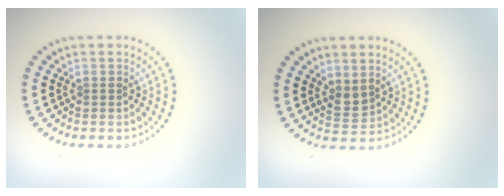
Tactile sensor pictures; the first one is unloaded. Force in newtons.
{"total": 1.6, "press": 1.4, "slide": 0.7}